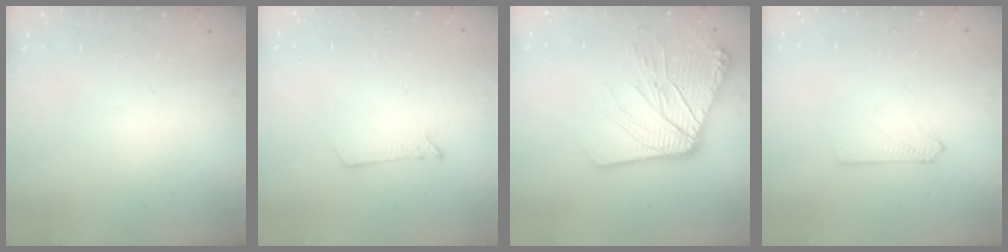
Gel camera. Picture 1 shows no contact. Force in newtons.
{"total": 2.6, "press": 2.6, "slide": 0.3}
{"total": 18.5, "press": 18.3, "slide": 2.7}
{"total": 3.0, "press": 3.0, "slide": 0.4}